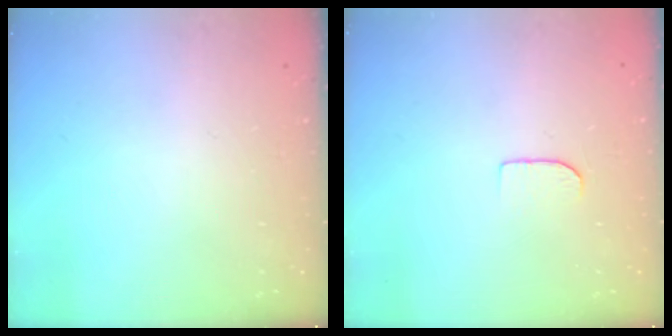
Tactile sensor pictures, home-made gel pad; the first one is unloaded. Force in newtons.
{"total": 5.0, "press": 5.0, "slide": 0.5}